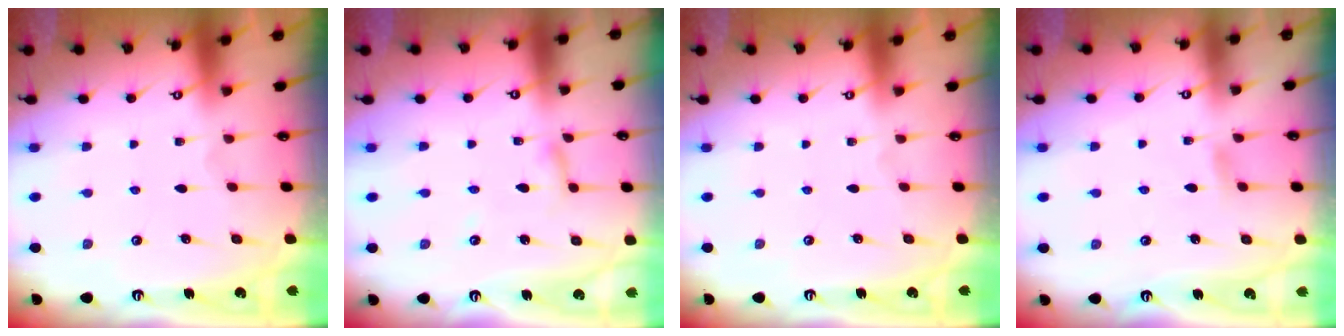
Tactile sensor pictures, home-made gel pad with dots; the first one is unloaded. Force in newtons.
{"total": 2.7, "press": 2.7, "slide": 0.1}
{"total": 0.0}
{"total": 4.7, "press": 4.6, "slide": 0.6}